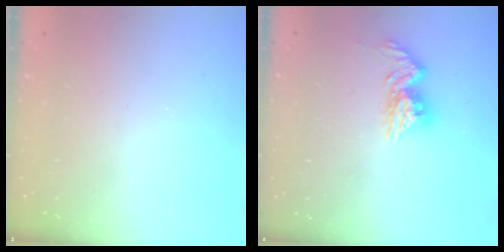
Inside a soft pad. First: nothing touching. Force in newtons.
{"total": 11.0, "press": 11.0, "slide": 1.0}